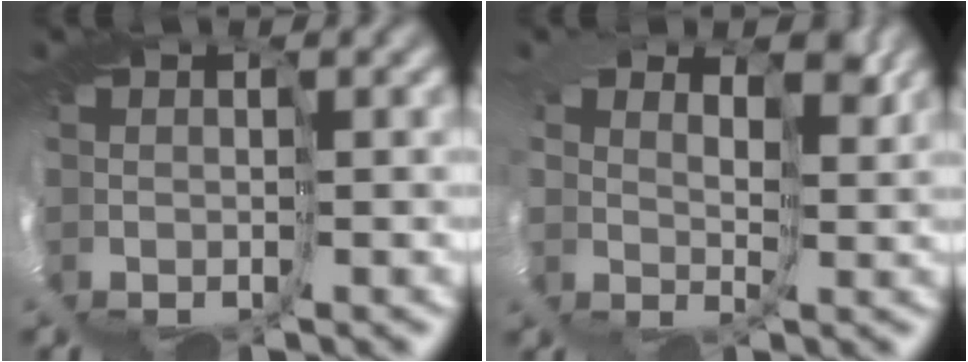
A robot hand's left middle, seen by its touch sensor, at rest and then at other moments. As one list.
[{"total": 6.4, "force": [3.5, 3.9, 3.6], "torque": [-0.077, 0.008, 0.065]}]